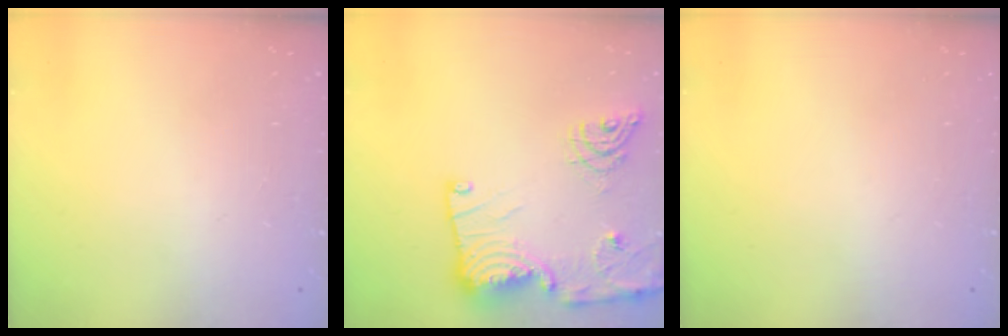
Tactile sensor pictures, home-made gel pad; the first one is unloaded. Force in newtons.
{"total": 19.2, "press": 19.2, "slide": 1.7}
{"total": 0.0}